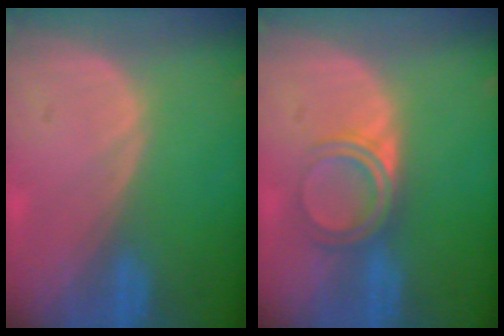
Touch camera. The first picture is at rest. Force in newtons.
{"total": 4.7, "press": 4.2, "slide": 2.2}